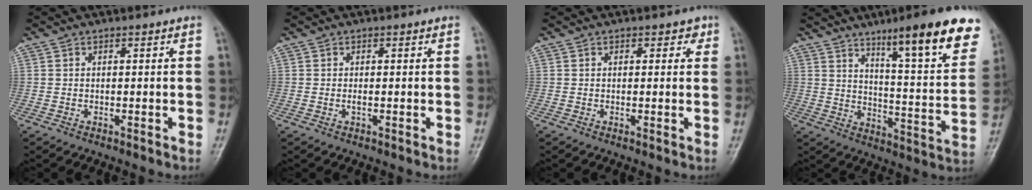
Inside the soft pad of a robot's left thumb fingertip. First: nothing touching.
{"total": 0.7, "force": [-0.1, 0.3, 0.6], "torque": [-0.012, -0.001, -0.002]}
{"total": 1.9, "force": [0.9, 1.4, 0.9], "torque": [0.008, -0.001, 0.006]}
{"total": 20.0, "force": [12.4, 3.7, 15.3], "torque": [-0.175, -0.056, 0.181]}